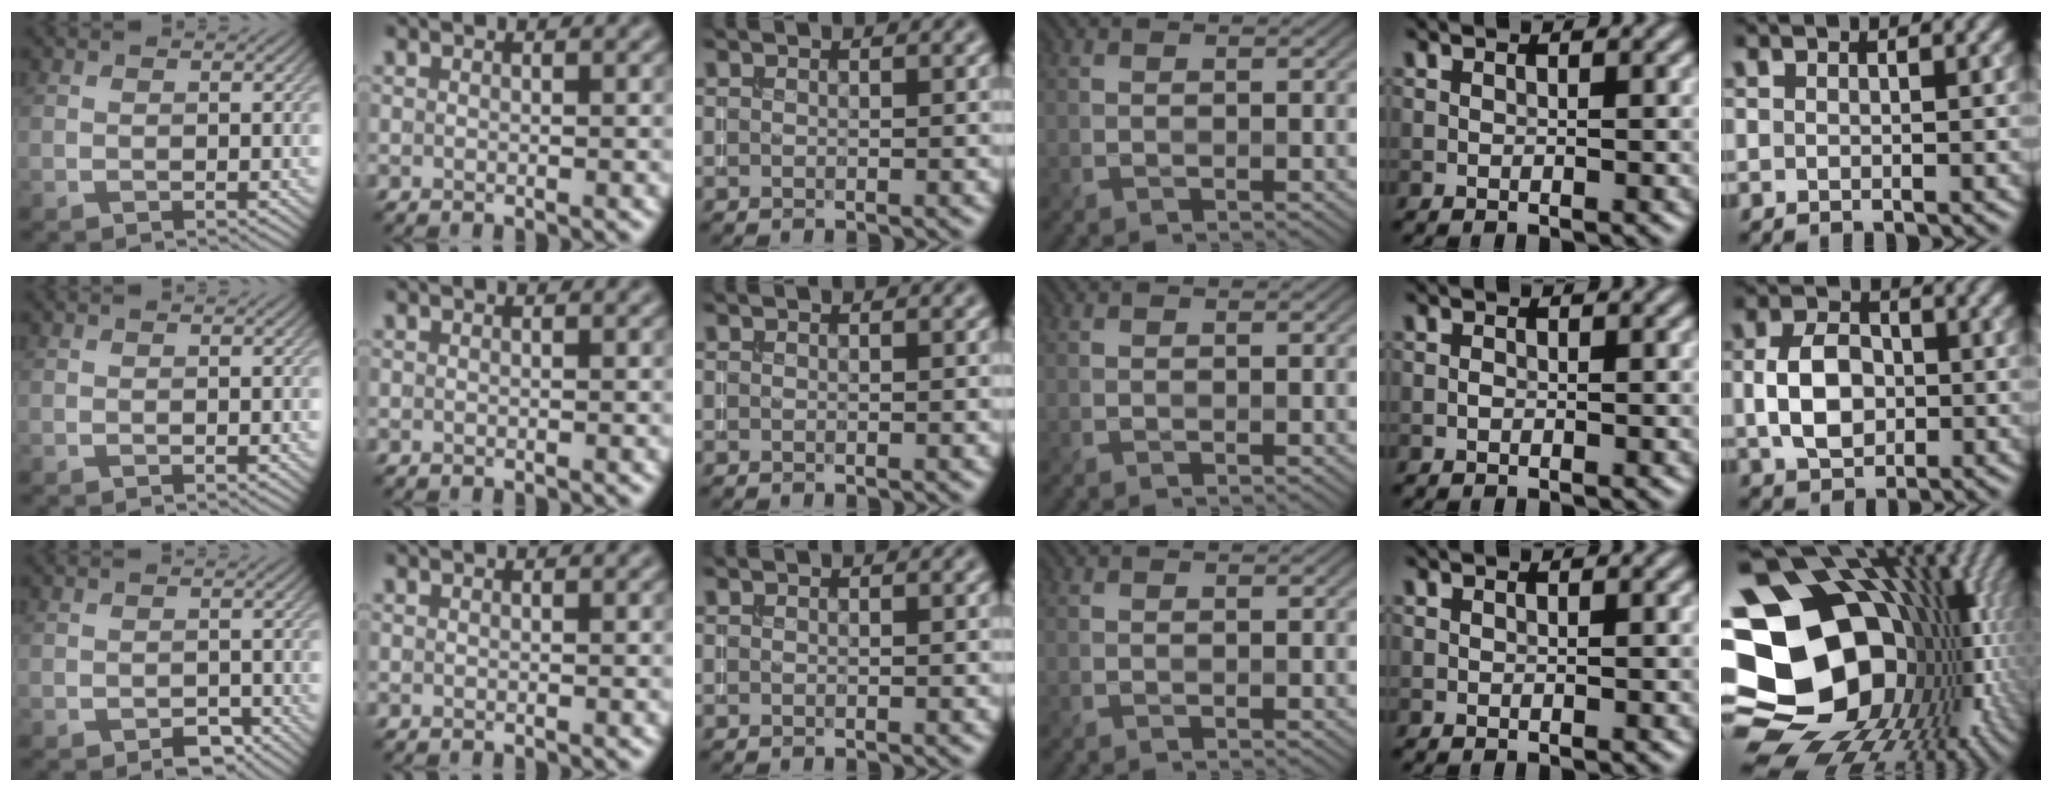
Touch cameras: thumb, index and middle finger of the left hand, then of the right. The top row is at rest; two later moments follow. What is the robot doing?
{"motion": "extract", "object": "drawer"}